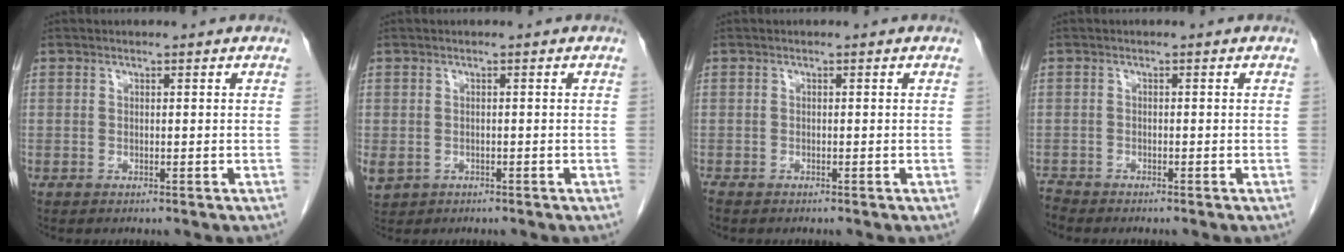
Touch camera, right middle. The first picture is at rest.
{"total": 3.5, "force": [-1.5, 2.9, 1.3], "torque": [-0.029, -0.004, -0.019]}
{"total": 1.1, "force": [-0.9, 0.4, 0.4], "torque": [-0.014, -0.004, -0.017]}
{"total": 1.4, "force": [-1.4, -0.1, -0.2], "torque": [-0.001, -0.009, -0.030]}